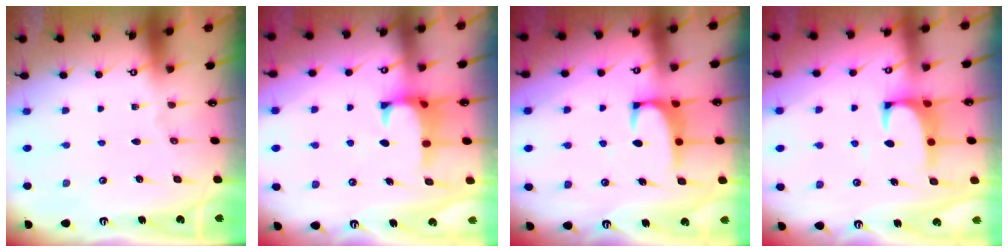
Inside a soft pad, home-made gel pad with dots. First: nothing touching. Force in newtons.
{"total": 0.9, "press": 0.3, "slide": 0.8}
{"total": 2.0, "press": 1.9, "slide": 0.6}
{"total": 1.5, "press": 1.4, "slide": 0.7}